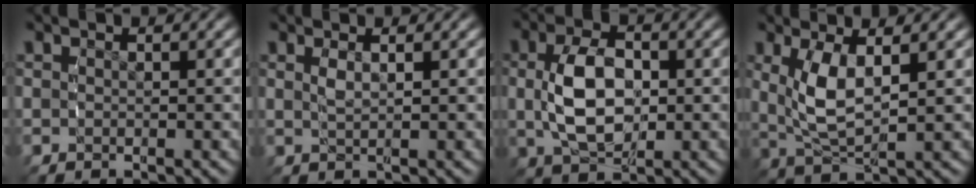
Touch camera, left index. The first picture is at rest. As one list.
[{"total": 0.9, "force": [0.3, -0.1, 0.8], "torque": [-0.020, -0.001, 0.010]}, {"total": 6.4, "force": [-0.2, 4.2, 4.8], "torque": [-0.115, -0.006, 0.002]}, {"total": 4.9, "force": [0.5, 3.0, 3.9], "torque": [-0.111, -0.019, 0.021]}]